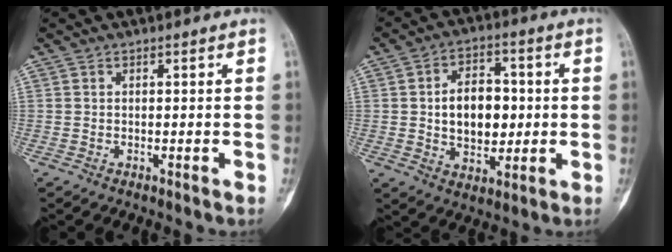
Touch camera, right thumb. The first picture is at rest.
{"total": 11.4, "force": [0.4, 7.7, 8.5], "torque": [-0.097, 0.008, 0.008]}